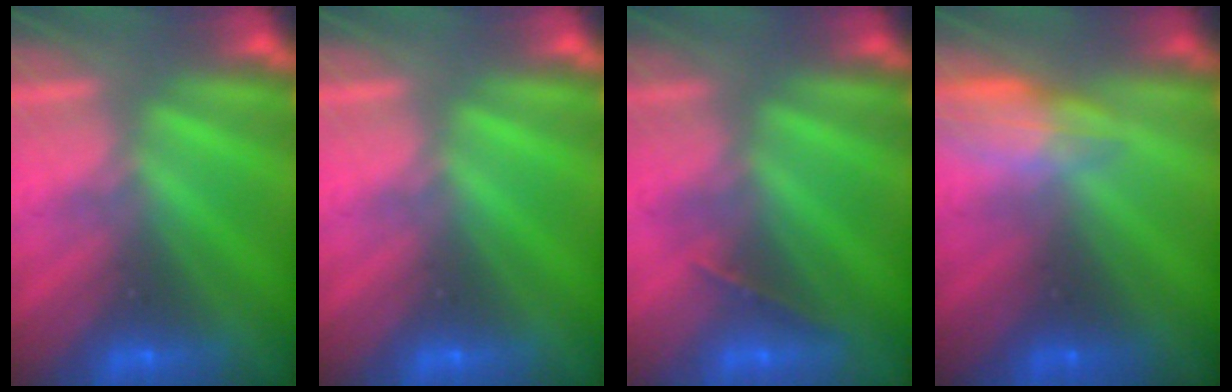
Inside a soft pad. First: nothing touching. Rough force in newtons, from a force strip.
{"total": 0.0}
{"total": 1.5}
{"total": 2.8}